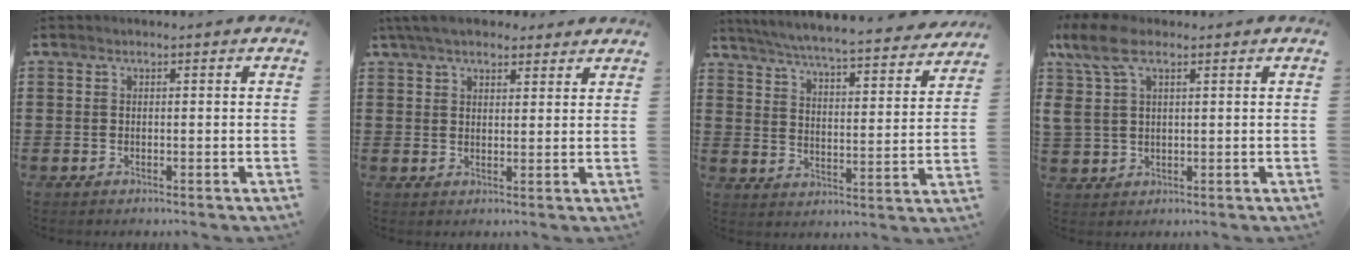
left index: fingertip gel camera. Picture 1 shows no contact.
{"total": 5.3, "force": [4.4, 1.8, 2.2], "torque": [-0.057, -0.002, 0.084]}
{"total": 5.5, "force": [5.3, -0.6, 1.5], "torque": [-0.057, -0.046, 0.085]}
{"total": 7.8, "force": [3.7, 4.2, 5.4], "torque": [-0.135, 0.007, 0.066]}